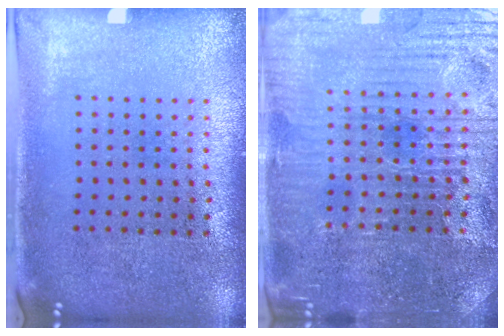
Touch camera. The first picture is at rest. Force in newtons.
{"total": 4.8, "press": 4.7, "slide": 1.1}